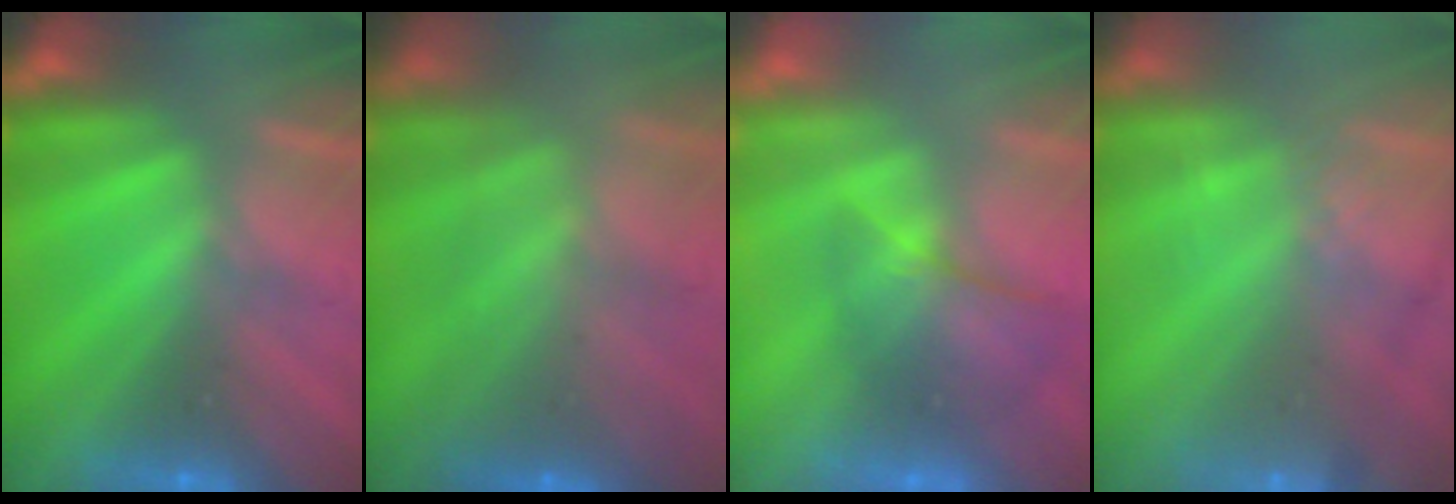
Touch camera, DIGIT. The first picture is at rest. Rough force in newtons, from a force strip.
{"total": 11.7}
{"total": 2.2}
{"total": 3.0}